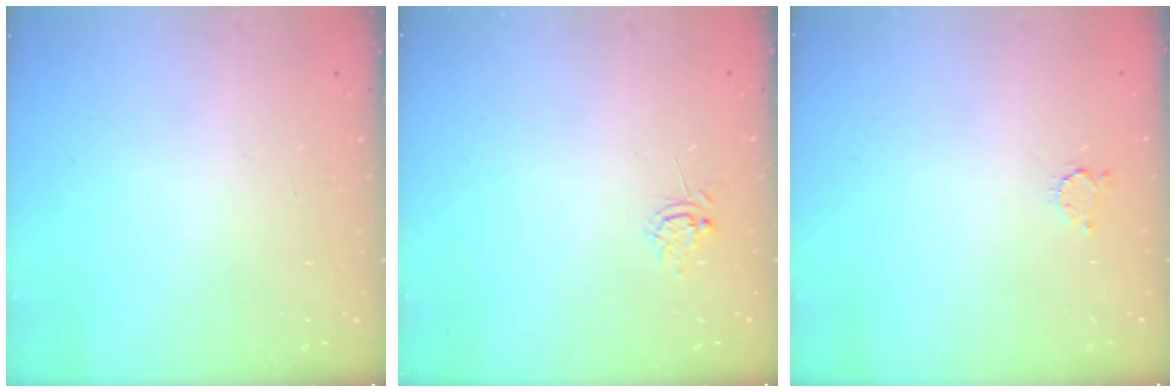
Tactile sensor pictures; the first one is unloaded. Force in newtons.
{"total": 3.9, "press": 3.9, "slide": 0.2}
{"total": 2.7, "press": 2.7, "slide": 0.3}